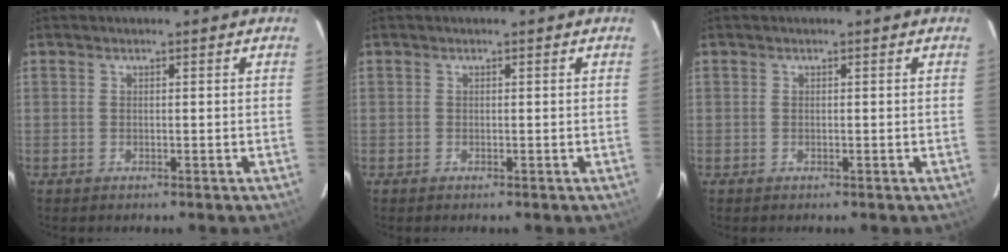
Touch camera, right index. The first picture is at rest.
{"total": 0.0}
{"total": 0.0}